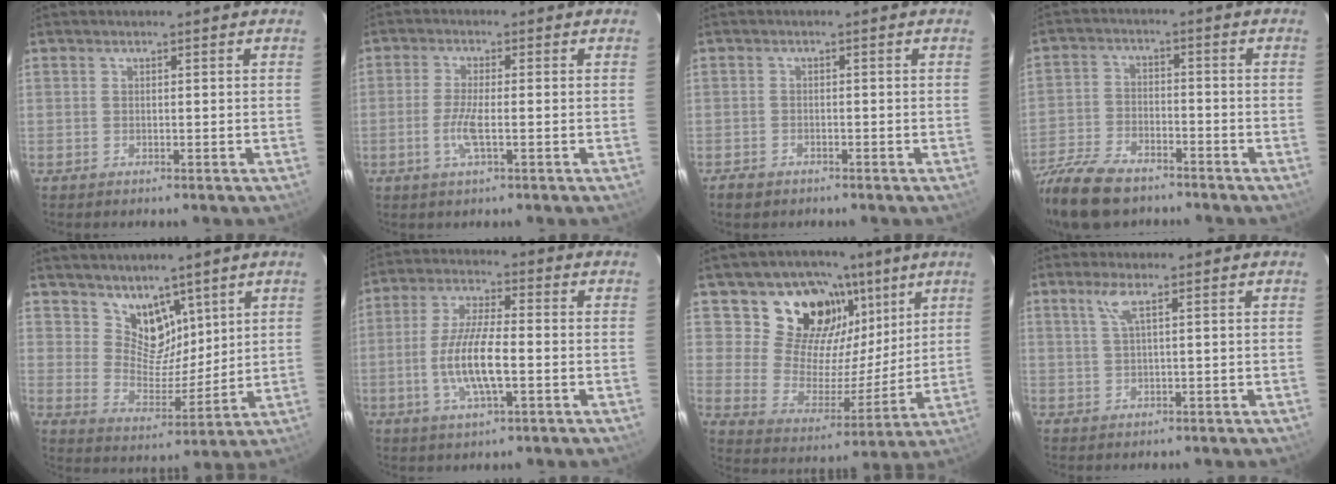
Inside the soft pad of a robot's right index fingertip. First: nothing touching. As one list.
[{"total": 4.8, "force": [-1.4, 0.7, 4.5], "torque": [-0.093, -0.004, -0.030]}, {"total": 2.7, "force": [-2.0, 1.5, 0.9], "torque": [-0.029, -0.002, -0.034]}, {"total": 16.4, "force": [-12.9, 6.8, 7.6], "torque": [-0.192, -0.019, -0.236]}, {"total": 8.8, "force": [6.2, 5.5, 3.1], "torque": [-0.043, -0.006, 0.121]}, {"total": 10.1, "force": [-2.3, 2.5, 9.5], "torque": [-0.190, -0.002, -0.046]}, {"total": 16.6, "force": [9.9, 11.6, 6.8], "torque": [-0.132, -0.001, 0.181]}, {"total": 2.6, "force": [1.2, -0.3, 2.3], "torque": [-0.047, -0.001, 0.027]}]